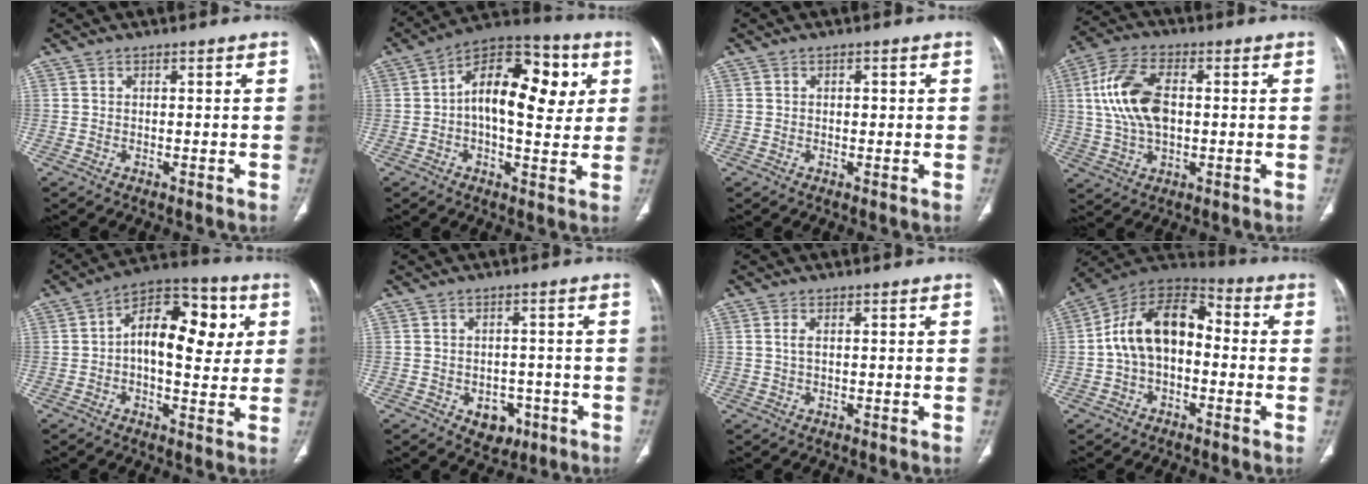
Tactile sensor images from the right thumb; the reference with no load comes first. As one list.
[{"total": 18.3, "force": [3.0, 9.7, 15.2], "torque": [-0.199, 0.023, 0.034]}, {"total": 1.0, "force": [0.1, 0.7, 0.8], "torque": [-0.010, 0.002, 0.002]}, {"total": 13.1, "force": [1.4, 7.4, 10.8], "torque": [-0.221, 0.013, 0.026]}, {"total": 16.1, "force": [2.4, 8.8, 13.2], "torque": [-0.164, 0.024, 0.028]}, {"total": 5.3, "force": [-2.2, 4.0, 2.6], "torque": [-0.009, 0.015, -0.019]}, {"total": 1.4, "force": [0.3, 0.6, 1.2], "torque": [-0.034, 0.006, 0.011]}, {"total": 15.1, "force": [-0.5, 9.6, 11.6], "torque": [-0.182, 0.048, -0.022]}]